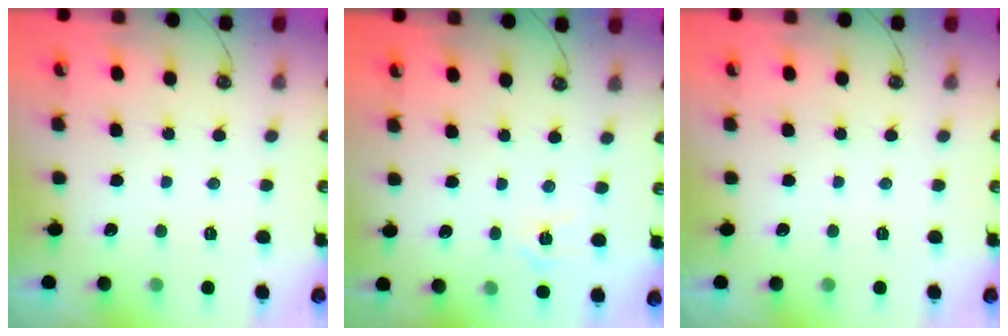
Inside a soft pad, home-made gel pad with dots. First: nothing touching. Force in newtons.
{"total": 5.1, "press": 5.0, "slide": 0.5}
{"total": 0.0}